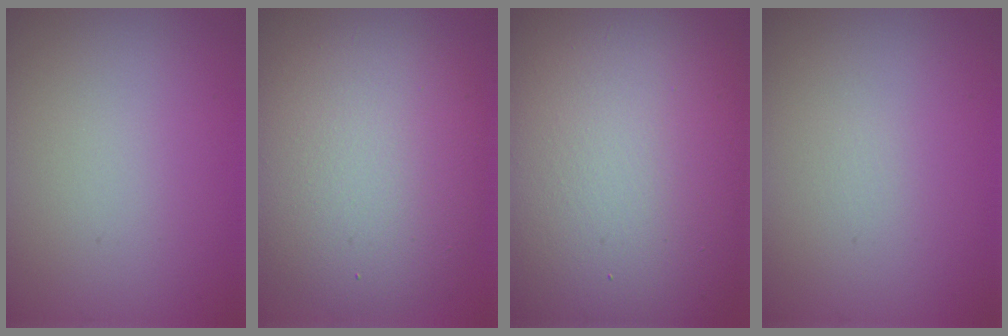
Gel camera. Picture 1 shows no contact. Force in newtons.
{"total": 9.9, "press": 9.9, "slide": 0.5}
{"total": 20.0, "press": 20.0, "slide": 0.9}
{"total": 0.0}